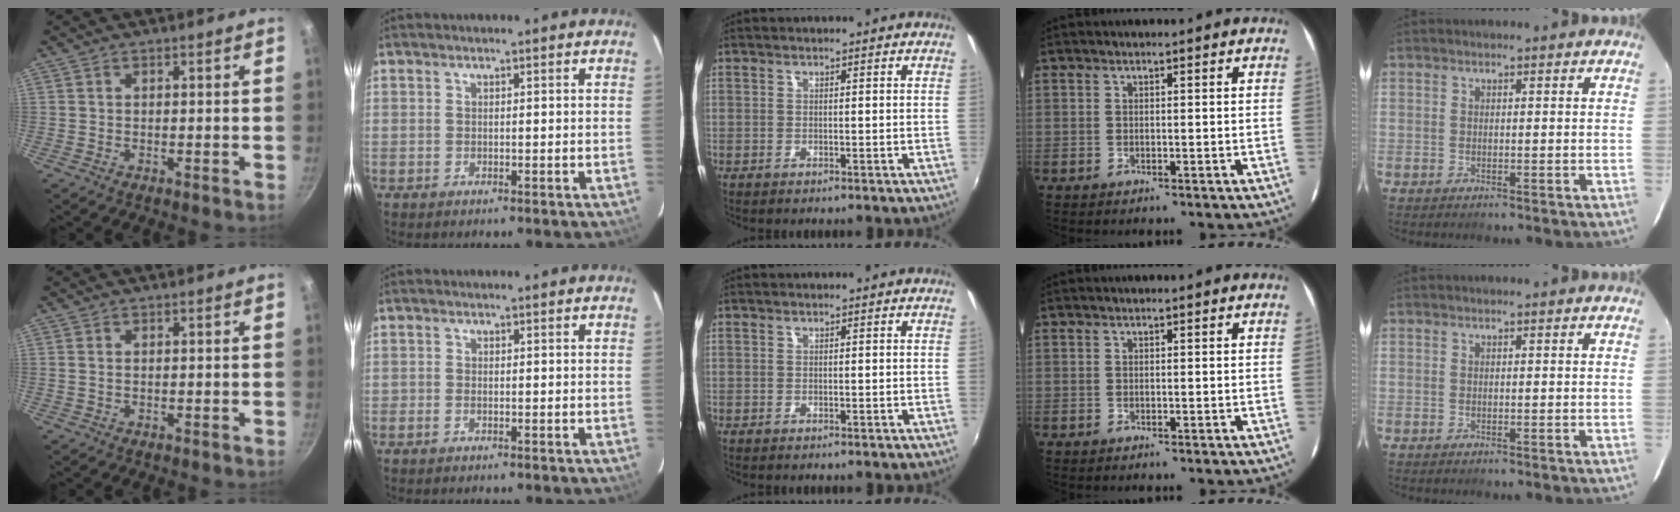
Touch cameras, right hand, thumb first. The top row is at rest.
{"thumb": {"total": 0.7, "force": [0.1, 0.4, 0.6], "torque": [-0.012, 0.001, 0.001]}, "index": {"total": 0.9, "force": [-0.4, 0.5, 0.6], "torque": [-0.014, 0.000, -0.008]}}